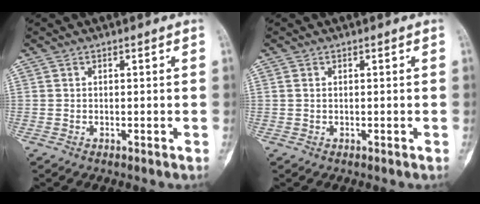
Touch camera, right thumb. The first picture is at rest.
{"total": 0.0}